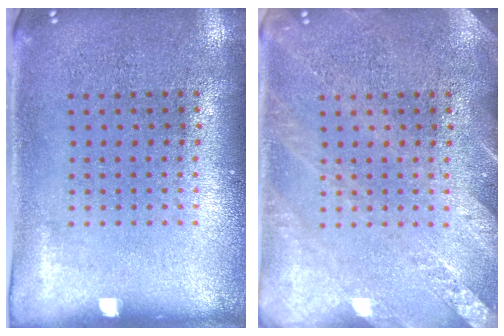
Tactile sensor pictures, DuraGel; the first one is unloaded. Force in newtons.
{"total": 2.6, "press": 2.6, "slide": 0.2}